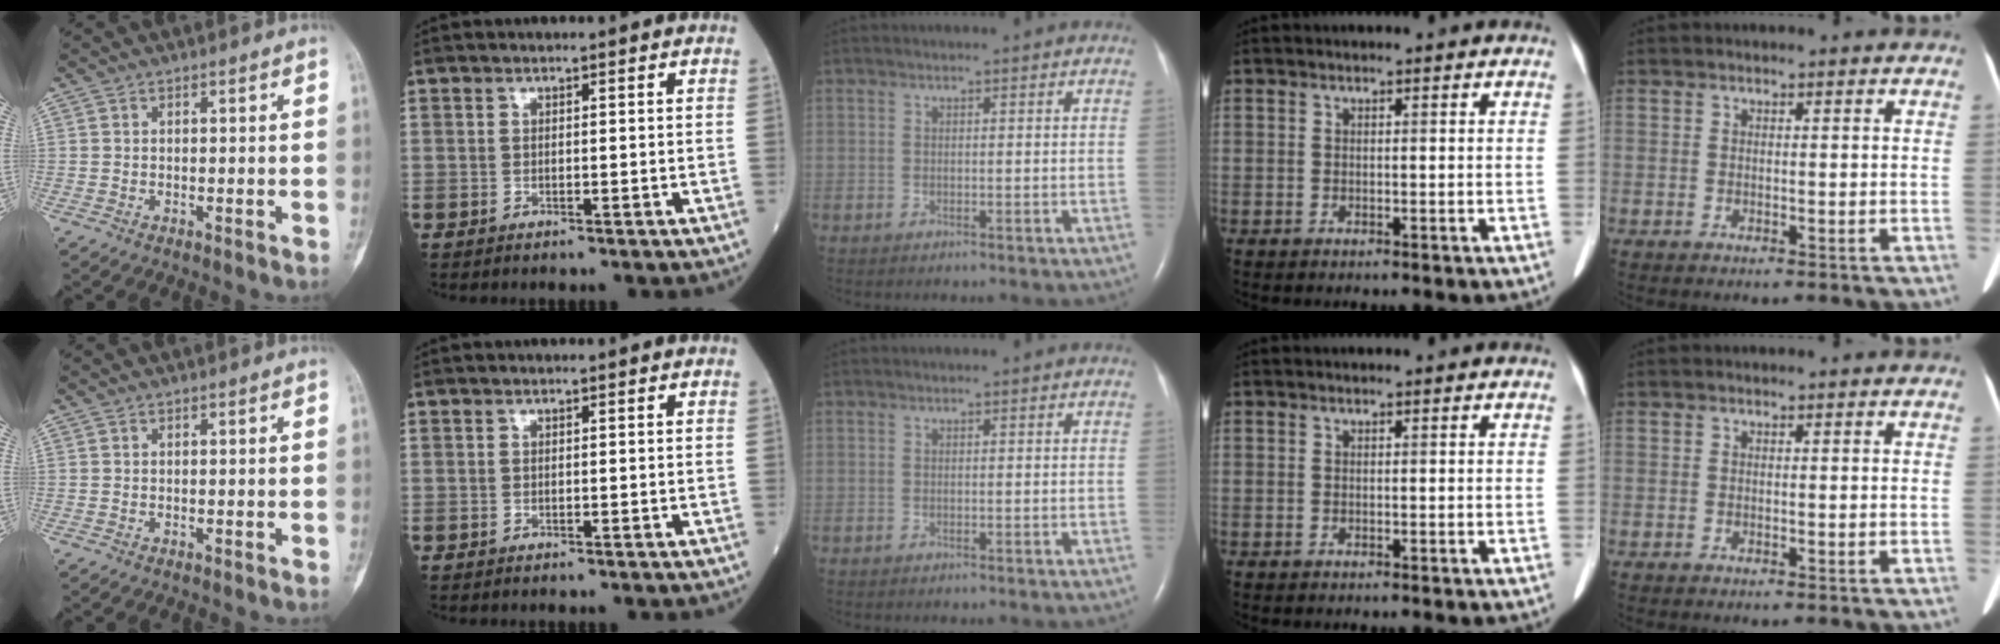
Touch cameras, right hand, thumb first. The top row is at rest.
{}